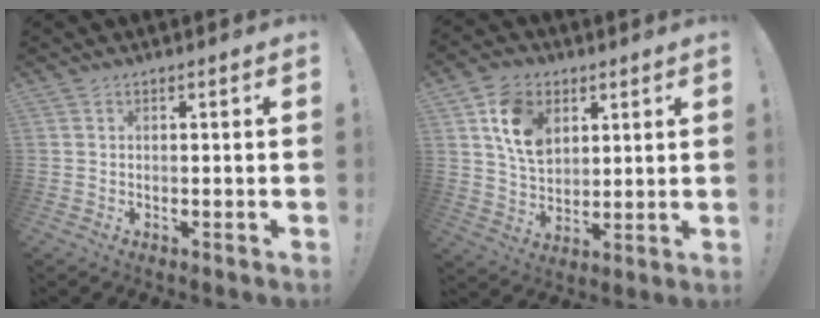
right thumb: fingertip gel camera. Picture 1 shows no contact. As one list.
[{"total": 12.6, "force": [5.7, 8.9, 6.8], "torque": [-0.114, -0.011, 0.112]}]